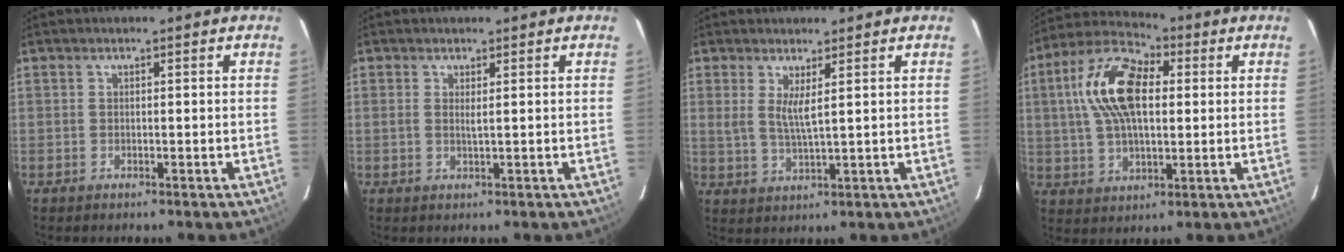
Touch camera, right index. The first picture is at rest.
{"total": 1.1, "force": [0.3, 0.0, 1.0], "torque": [-0.021, 0.000, 0.006]}
{"total": 3.8, "force": [1.6, 0.1, 3.5], "torque": [-0.067, -0.009, 0.028]}
{"total": 15.7, "force": [3.1, 8.1, 13.1], "torque": [-0.258, 0.027, 0.050]}